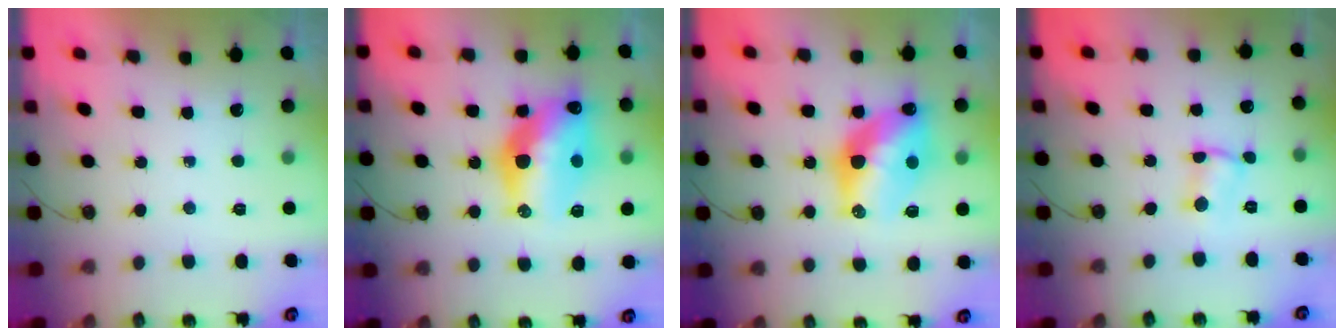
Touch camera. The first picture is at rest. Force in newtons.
{"total": 17.8, "press": 17.1, "slide": 4.9}
{"total": 13.7, "press": 13.6, "slide": 1.0}
{"total": 2.6, "press": 2.6, "slide": 0.5}